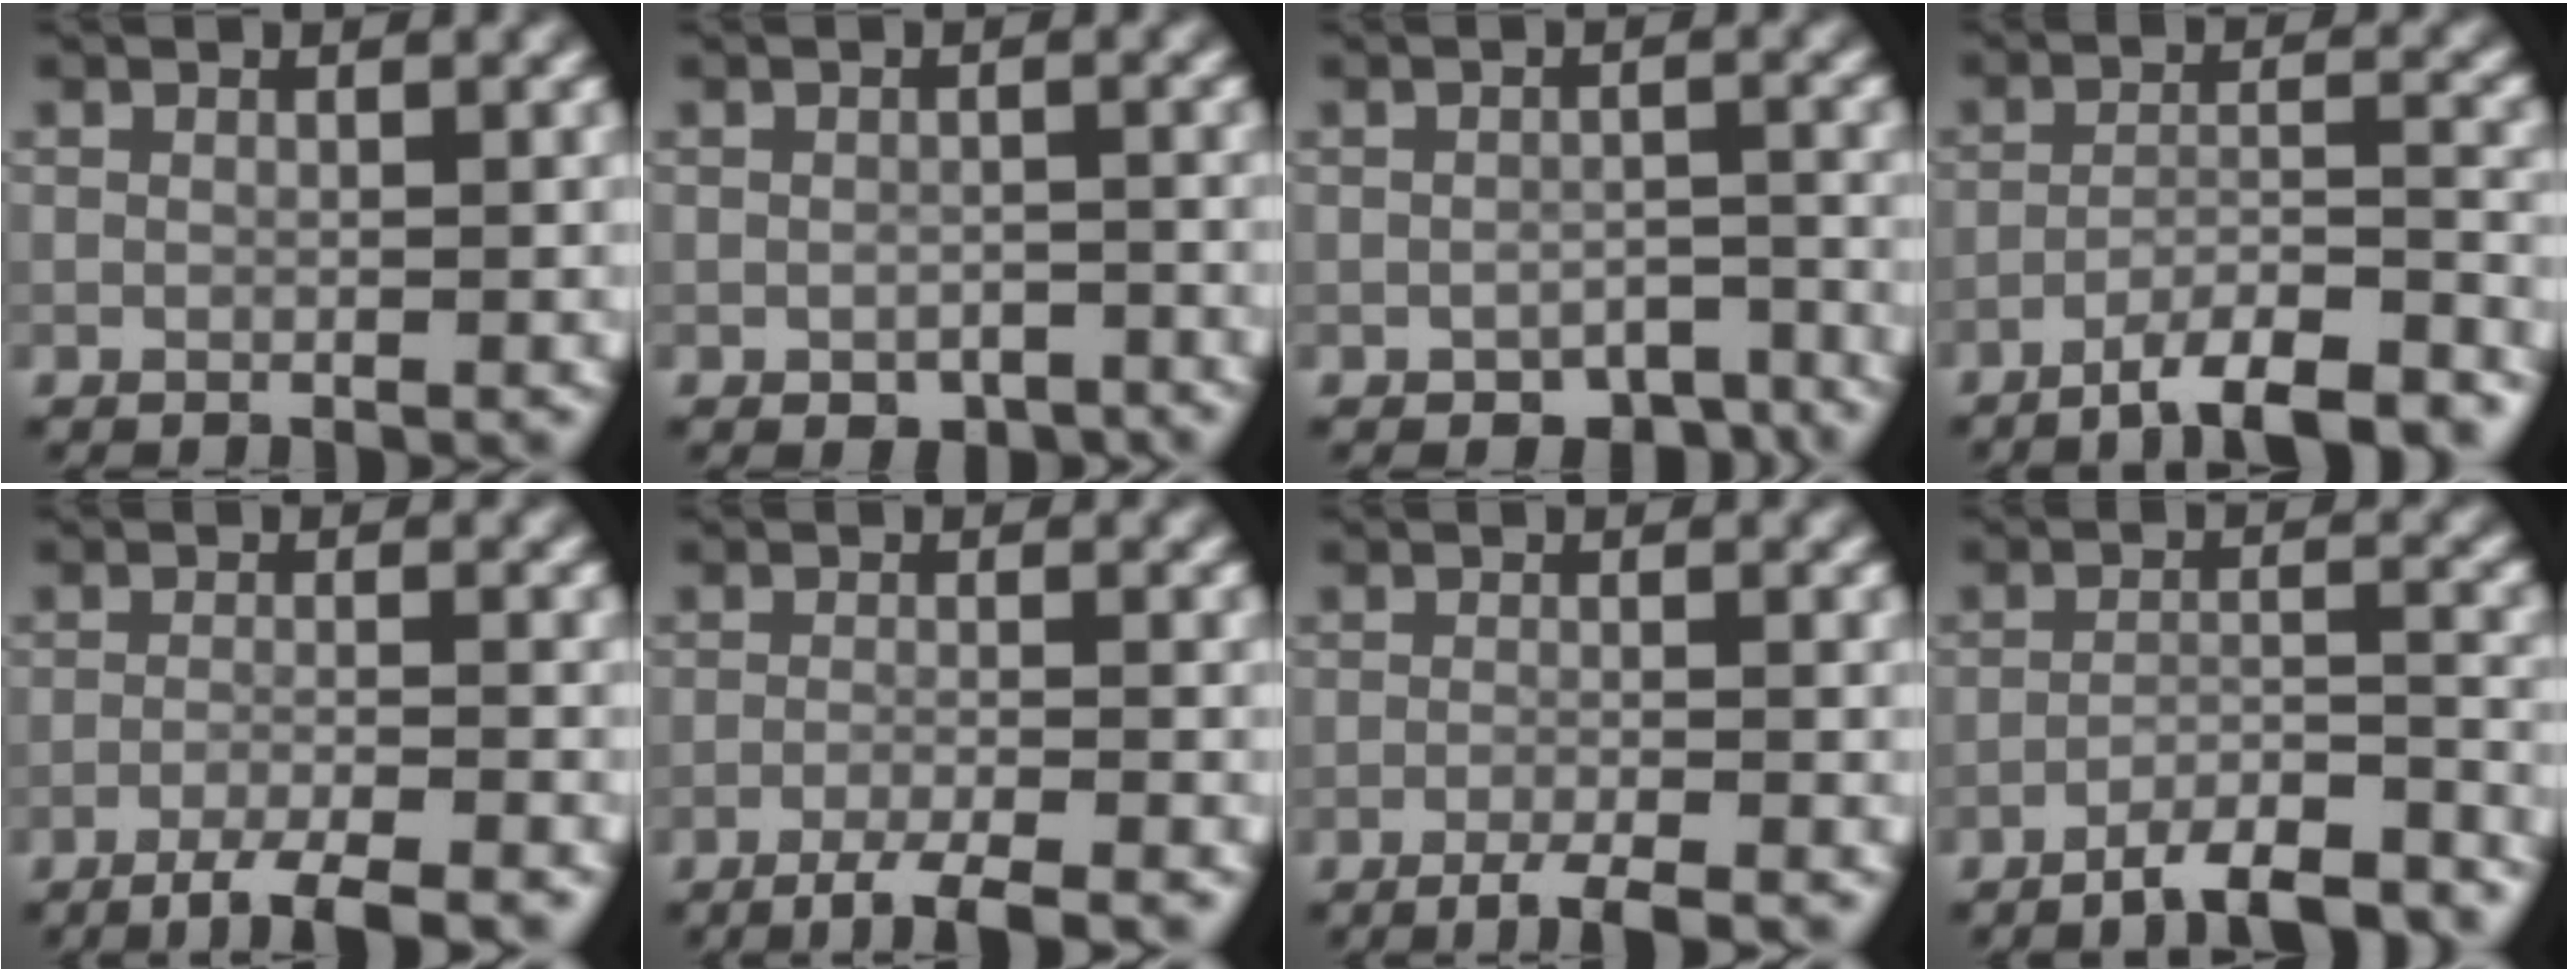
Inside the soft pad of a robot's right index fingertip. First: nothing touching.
{"total": 2.0, "force": [-1.2, 1.1, 1.1], "torque": [-0.018, -0.005, -0.015]}
{"total": 3.1, "force": [-2.3, 1.5, 1.4], "torque": [-0.020, -0.004, -0.031]}
{"total": 9.7, "force": [-8.0, 2.1, 5.0], "torque": [-0.063, 0.000, -0.111]}
{"total": 4.5, "force": [-3.4, 0.6, 2.9], "torque": [-0.049, 0.000, -0.067]}
{"total": 4.1, "force": [-2.9, 0.6, 2.7], "torque": [-0.044, -0.001, -0.061]}
{"total": 3.3, "force": [-2.4, 0.5, 2.2], "torque": [-0.034, -0.001, -0.050]}
{"total": 8.1, "force": [-7.0, 1.6, 3.8], "torque": [-0.049, 0.001, -0.106]}